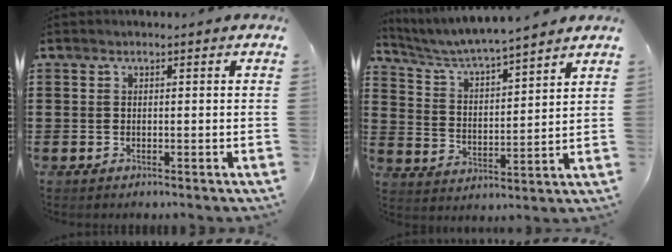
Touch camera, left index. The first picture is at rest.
{"total": 4.8, "force": [4.5, -0.1, 1.6], "torque": [-0.053, -0.033, 0.073]}